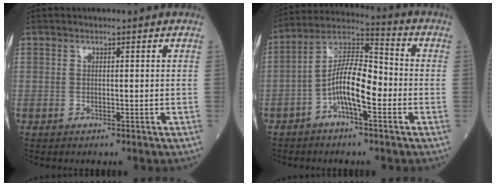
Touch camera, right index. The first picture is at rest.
{"total": 10.4, "force": [-3.0, 2.8, 9.6], "torque": [-0.181, 0.024, -0.058]}